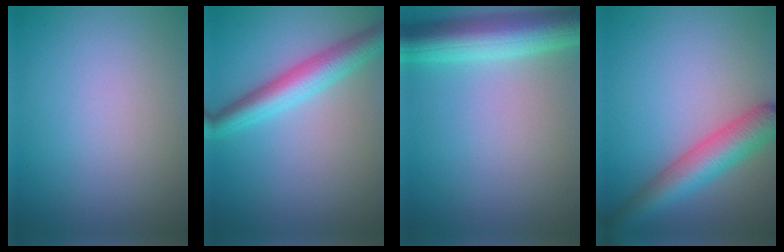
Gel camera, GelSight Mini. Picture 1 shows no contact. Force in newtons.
{"total": 4.7, "press": 4.7, "slide": 0.1}
{"total": 7.3, "press": 7.3, "slide": 0.2}
{"total": 5.7, "press": 5.7, "slide": 0.2}